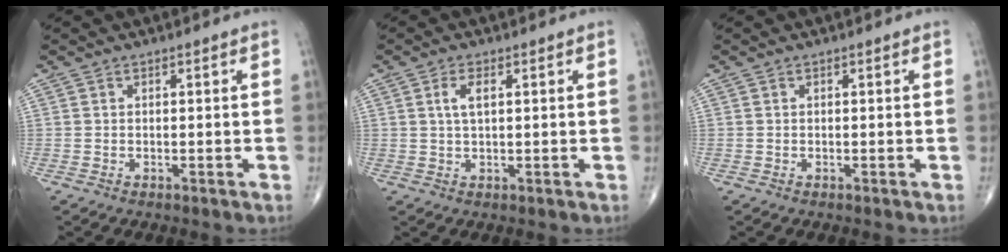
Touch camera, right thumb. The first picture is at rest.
{"total": 3.2, "force": [0.9, 1.3, 2.8], "torque": [-0.058, 0.003, 0.018]}
{"total": 0.0}